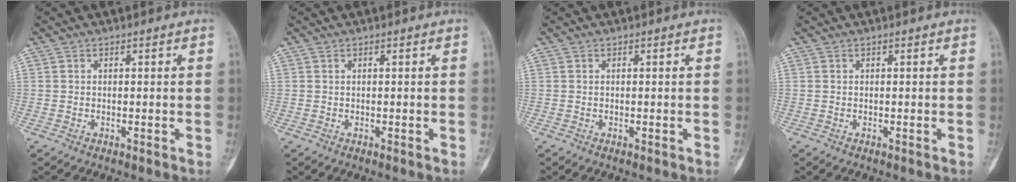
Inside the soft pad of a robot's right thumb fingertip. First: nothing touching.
{"total": 0.0}
{"total": 0.0}
{"total": 0.0}